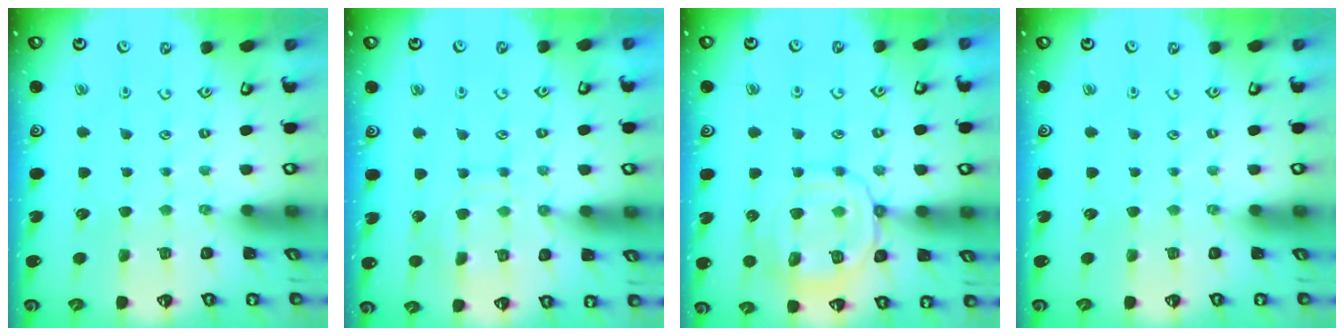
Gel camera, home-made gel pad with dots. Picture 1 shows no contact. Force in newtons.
{"total": 10.3, "press": 10.3, "slide": 0.8}
{"total": 14.2, "press": 14.2, "slide": 1.3}
{"total": 0.0}